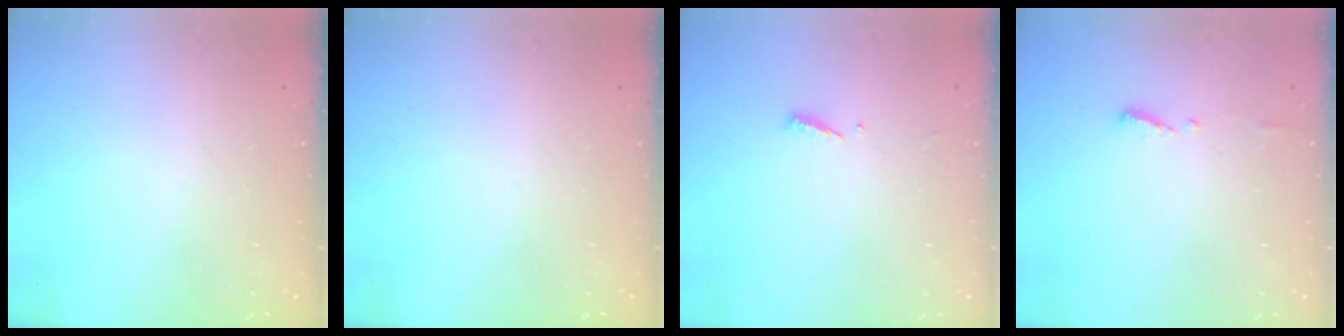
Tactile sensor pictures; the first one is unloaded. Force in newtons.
{"total": 0.0}
{"total": 3.7, "press": 3.6, "slide": 0.5}
{"total": 4.9, "press": 4.9, "slide": 0.6}